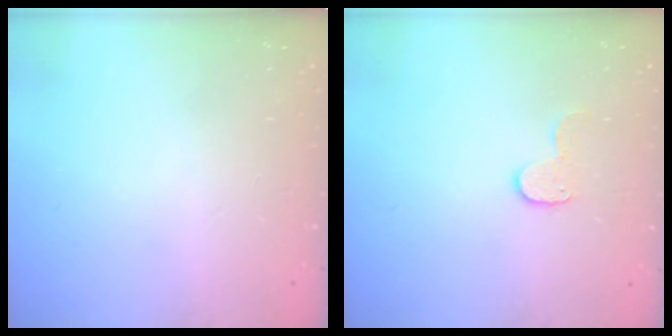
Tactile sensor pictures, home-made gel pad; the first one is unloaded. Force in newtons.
{"total": 6.7, "press": 6.7, "slide": 0.4}